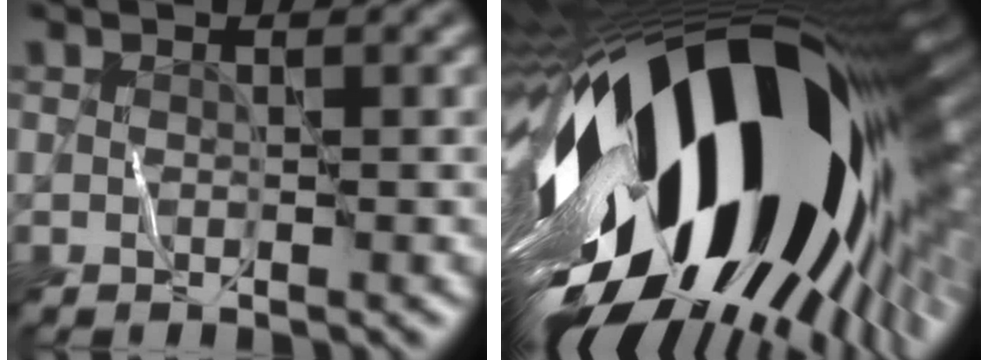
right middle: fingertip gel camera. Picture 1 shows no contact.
{"total": 21.9, "force": [-2.3, 10.6, 19.0], "torque": [-0.327, -0.066, -0.041]}